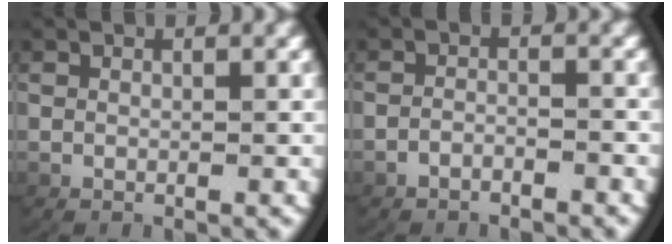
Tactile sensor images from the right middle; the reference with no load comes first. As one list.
[{"total": 1.8, "force": [-1.7, 0.3, 0.4], "torque": [-0.010, 0.001, -0.031]}]